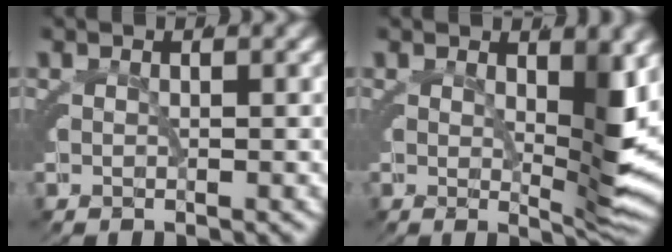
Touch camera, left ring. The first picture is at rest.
{"total": 4.5, "force": [0.3, 0.5, 4.5], "torque": [-0.055, -0.016, 0.010]}